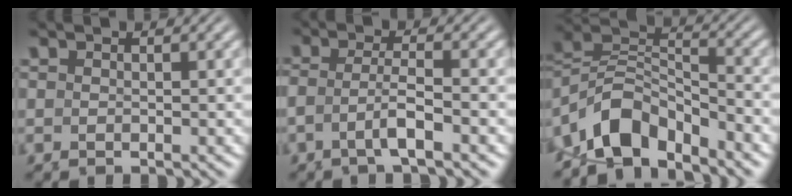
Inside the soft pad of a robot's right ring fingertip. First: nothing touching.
{"total": 2.9, "force": [-1.0, 1.5, 2.3], "torque": [-0.052, -0.007, -0.013]}
{"total": 6.6, "force": [-1.5, 5.2, 3.8], "torque": [-0.081, -0.011, -0.029]}